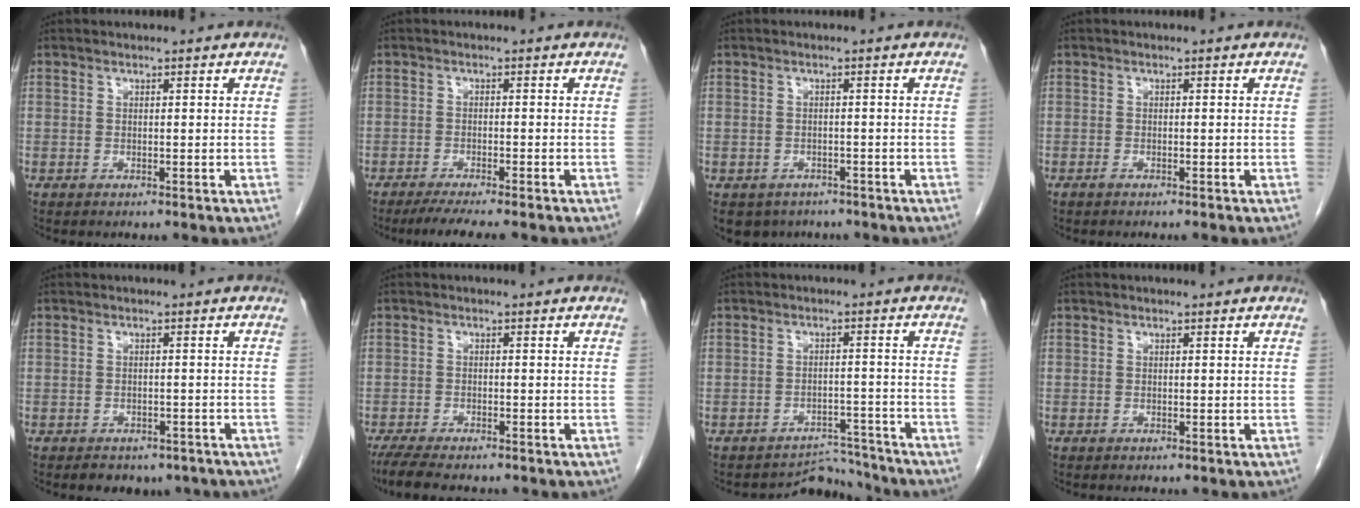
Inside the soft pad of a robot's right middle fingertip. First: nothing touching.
{"total": 6.3, "force": [-5.3, 0.1, 3.5], "torque": [-0.045, -0.013, -0.082]}
{"total": 9.3, "force": [-6.4, 6.2, 2.5], "torque": [-0.060, -0.006, -0.079]}
{"total": 0.8, "force": [-0.7, 0.0, 0.4], "torque": [-0.011, -0.001, -0.011]}
{"total": 5.8, "force": [-4.6, 3.2, 1.6], "torque": [-0.008, 0.008, -0.053]}
{"total": 7.5, "force": [-6.2, 1.7, 3.8], "torque": [-0.063, -0.015, -0.098]}
{"total": 4.5, "force": [-4.2, 0.7, -1.6], "torque": [0.034, 0.024, -0.059]}
{"total": 0.0}